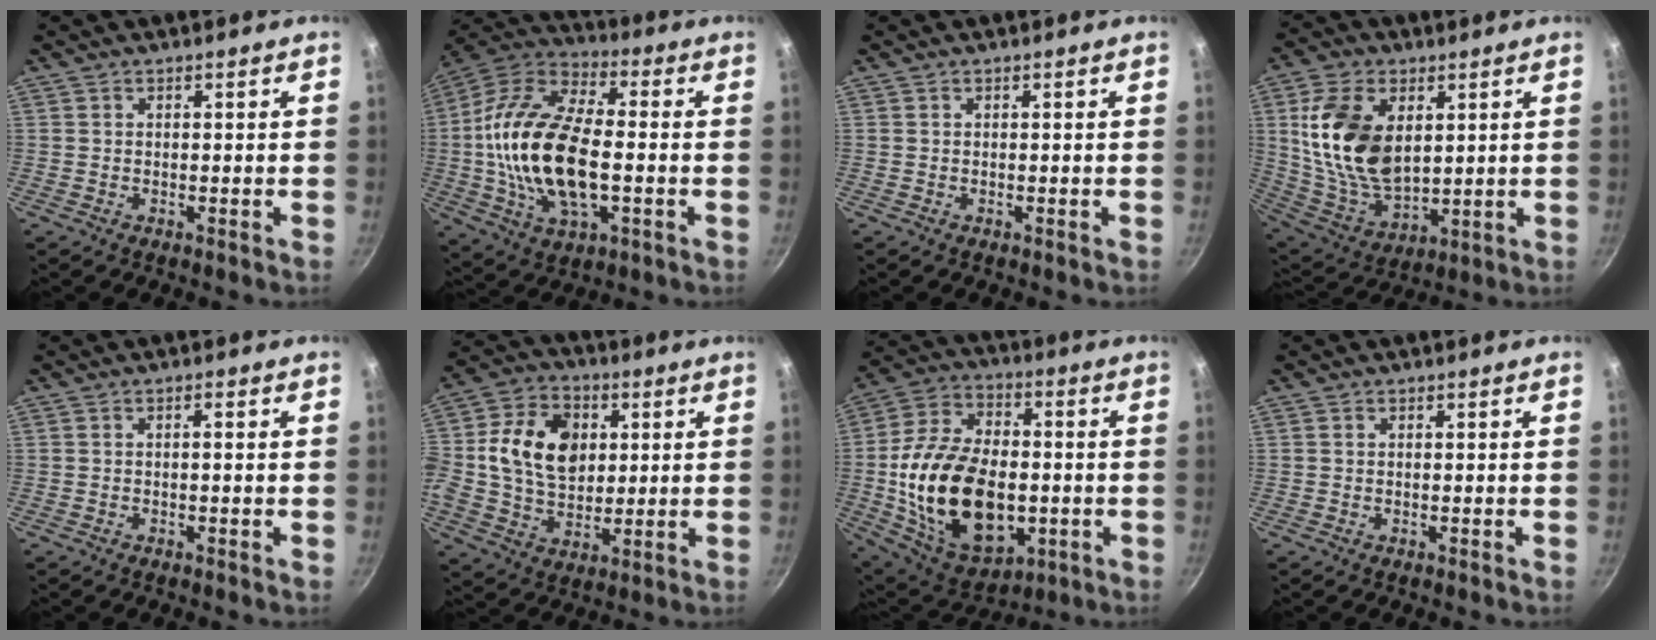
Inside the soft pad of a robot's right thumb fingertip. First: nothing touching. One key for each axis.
{"total": 22.6, "fx": -1.7, "fy": 11.6, "fz": 19.3, "tx": -0.367, "ty": 0.028, "tz": -0.040}
{"total": 0.0}
{"total": 18.0, "fx": 4.1, "fy": 11.0, "fz": 13.6, "tx": -0.241, "ty": -0.026, "tz": 0.092}
{"total": 0.9, "fx": -0.1, "fy": 0.2, "fz": 0.9, "tx": -0.021, "ty": 0.005, "tz": 0.000}
{"total": 16.6, "fx": 2.6, "fy": 12.1, "fz": 11.1, "tx": -0.181, "ty": 0.009, "tz": 0.034}
{"total": 25.4, "fx": -3.1, "fy": 15.9, "fz": 19.6, "tx": -0.343, "ty": 0.018, "tz": -0.040}
{"total": 0.0}